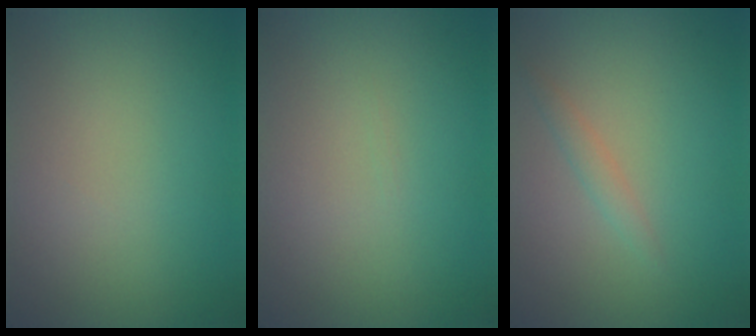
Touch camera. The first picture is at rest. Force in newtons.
{"total": 0.0}
{"total": 1.1, "press": 1.1, "slide": 0.2}